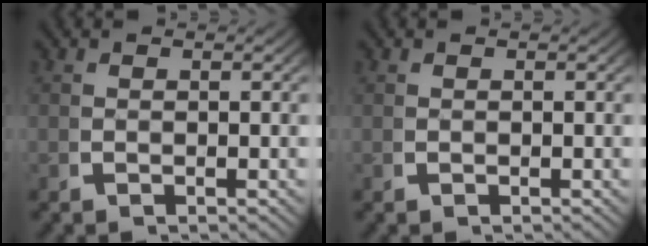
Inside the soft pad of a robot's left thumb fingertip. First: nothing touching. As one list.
[{"total": 0.0}]